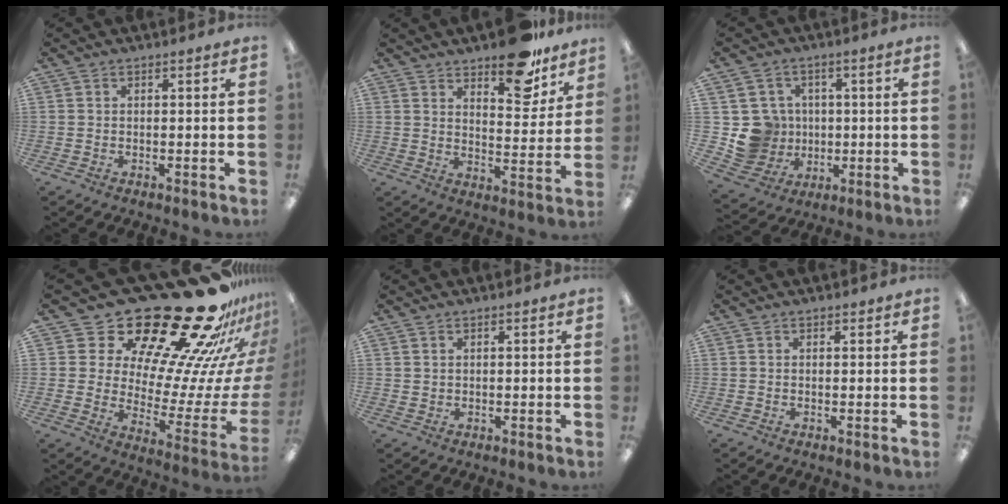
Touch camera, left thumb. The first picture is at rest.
{"total": 14.1, "force": [10.9, 5.6, 6.9], "torque": [-0.071, -0.079, 0.186]}
{"total": 10.1, "force": [0.5, 10.0, 1.7], "torque": [-0.059, 0.002, 0.025]}
{"total": 31.8, "force": [23.8, 11.1, 17.8], "torque": [-0.227, -0.213, 0.433]}
{"total": 1.0, "force": [0.8, 0.6, 0.0], "torque": [-0.001, 0.000, 0.015]}
{"total": 0.6, "force": [0.5, 0.4, 0.1], "torque": [0.005, -0.002, 0.007]}